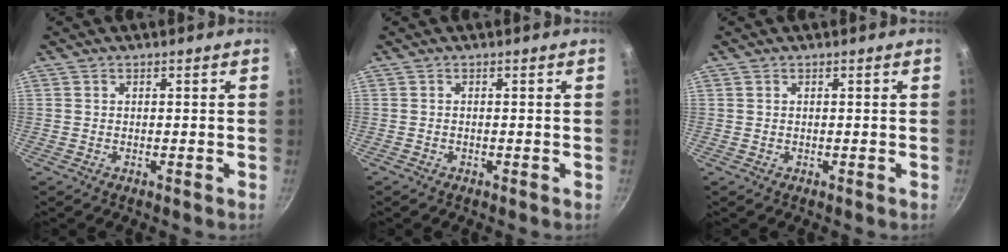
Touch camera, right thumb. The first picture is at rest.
{"total": 0.0}
{"total": 0.0}